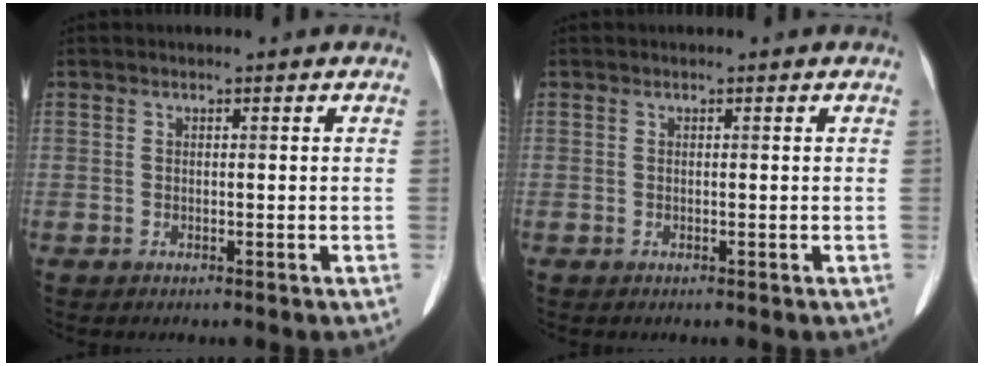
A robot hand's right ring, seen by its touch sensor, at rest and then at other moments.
{"total": 0.0}